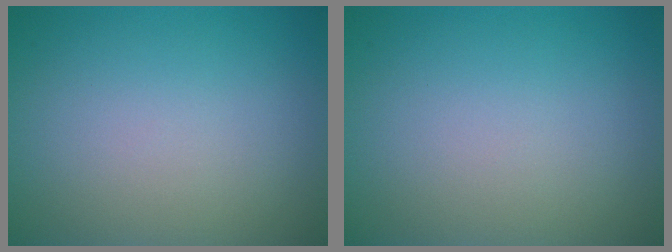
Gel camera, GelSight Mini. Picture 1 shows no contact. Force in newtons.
{"total": 0.0}